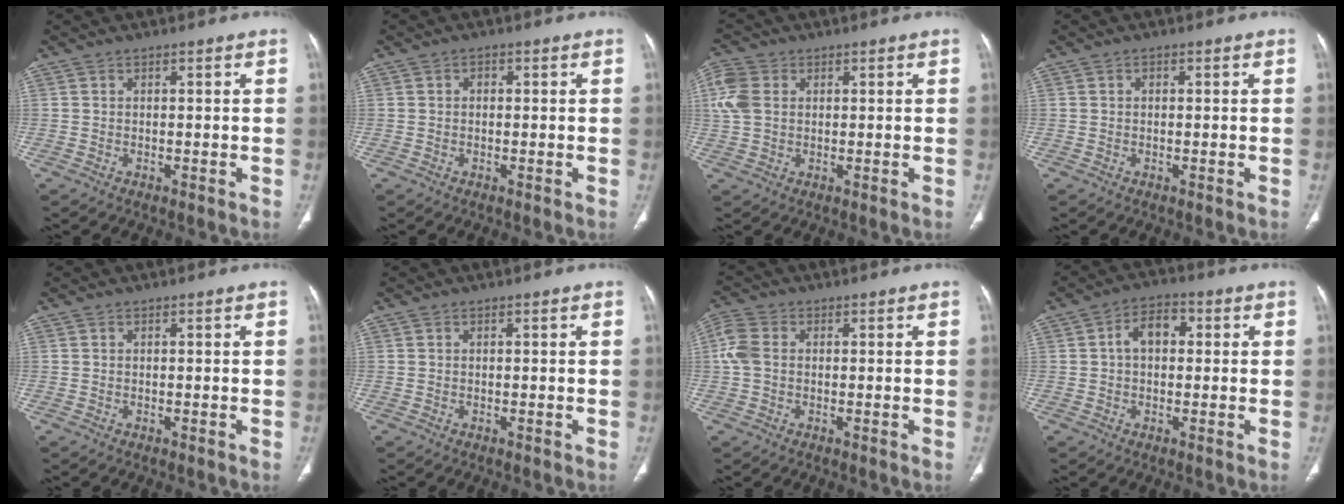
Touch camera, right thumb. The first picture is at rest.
{"total": 1.0, "force": [0.1, 0.8, 0.6], "torque": [-0.006, 0.004, 0.000]}
{"total": 6.1, "force": [1.3, 4.5, 3.8], "torque": [-0.098, 0.010, 0.025]}
{"total": 0.6, "force": [0.1, 0.5, 0.4], "torque": [-0.006, 0.002, 0.002]}
{"total": 0.0}
{"total": 0.0}
{"total": 4.7, "force": [0.3, 3.5, 3.2], "torque": [-0.088, 0.013, 0.001]}
{"total": 6.0, "force": [0.8, 4.1, 4.3], "torque": [-0.060, 0.020, 0.004]}